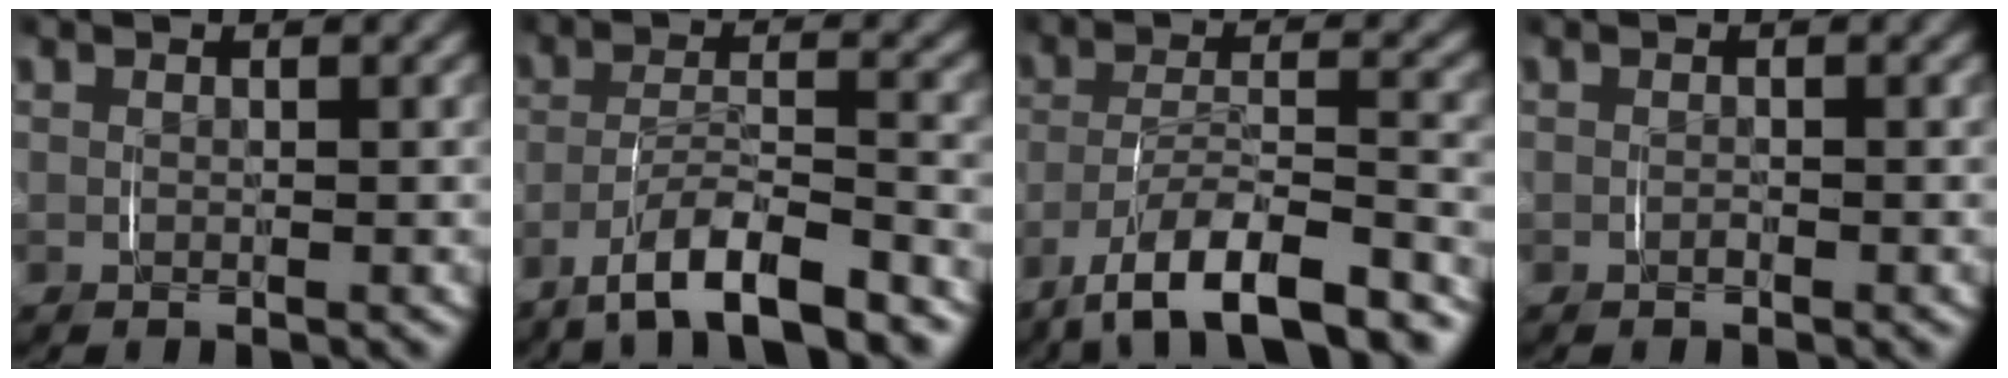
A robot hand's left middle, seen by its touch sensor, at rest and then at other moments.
{"total": 6.2, "force": [-5.1, 1.5, 3.2], "torque": [-0.053, 0.001, -0.095]}
{"total": 9.1, "force": [-7.2, 2.6, 4.9], "torque": [-0.084, -0.010, -0.119]}
{"total": 0.5, "force": [-0.5, 0.2, 0.2], "torque": [-0.004, -0.001, -0.010]}